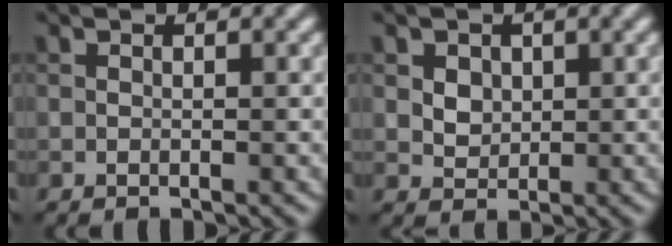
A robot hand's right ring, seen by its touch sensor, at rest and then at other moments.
{"total": 2.6, "force": [1.0, 1.9, 1.3], "torque": [-0.035, 0.006, 0.027]}